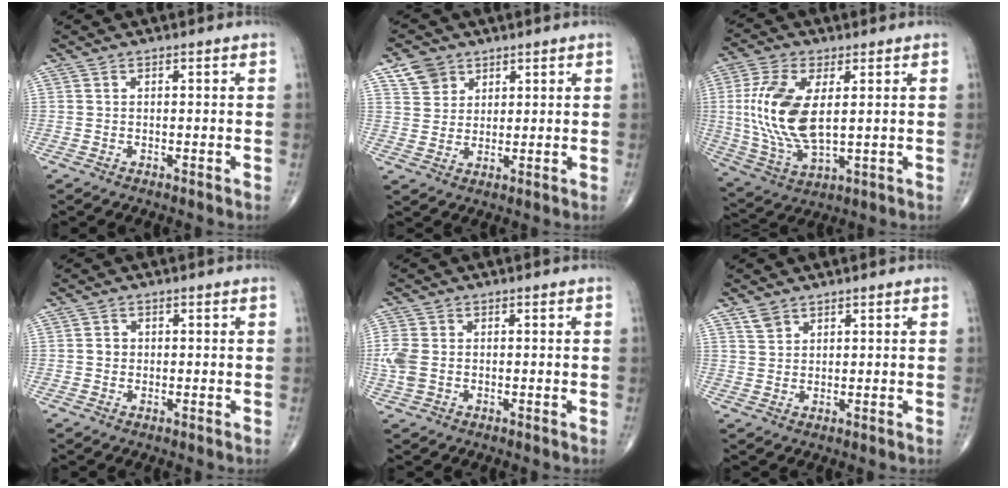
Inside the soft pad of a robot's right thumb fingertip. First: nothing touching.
{"total": 5.6, "force": [3.3, 4.3, 1.3], "torque": [-0.005, -0.015, 0.064]}
{"total": 15.4, "force": [2.0, 7.4, 13.4], "torque": [-0.286, -0.012, 0.047]}
{"total": 1.6, "force": [0.0, 1.4, 0.6], "torque": [-0.003, 0.004, -0.002]}
{"total": 5.0, "force": [-0.4, 3.5, 3.5], "torque": [-0.103, 0.004, -0.010]}
{"total": 2.5, "force": [1.8, 1.6, 0.7], "torque": [-0.006, -0.005, 0.036]}